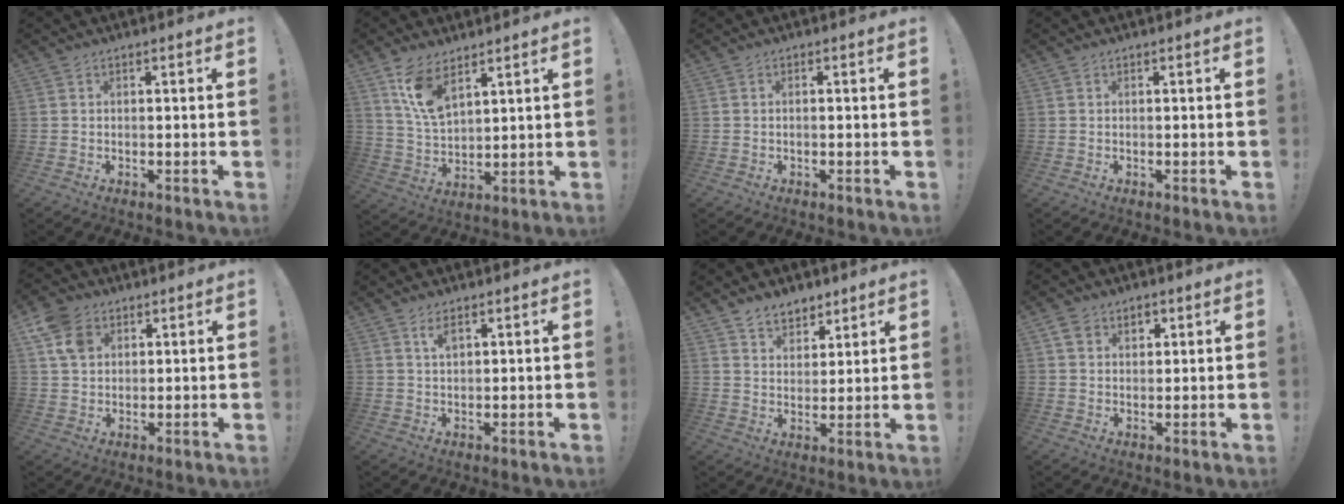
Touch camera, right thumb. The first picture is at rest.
{"total": 10.5, "force": [7.0, 4.8, 6.2], "torque": [-0.123, -0.029, 0.135]}
{"total": 0.6, "force": [-0.4, -0.1, 0.5], "torque": [-0.008, -0.002, -0.007]}
{"total": 0.0}
{"total": 9.1, "force": [4.1, 6.5, 4.8], "torque": [-0.079, -0.005, 0.084]}
{"total": 3.2, "force": [1.8, 1.1, 2.3], "torque": [-0.034, -0.006, 0.030]}
{"total": 7.0, "force": [5.3, 4.4, 1.2], "torque": [-0.016, -0.038, 0.102]}
{"total": 4.6, "force": [2.6, 3.4, 1.7], "torque": [-0.013, -0.008, 0.044]}